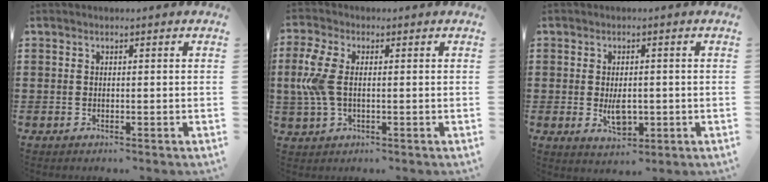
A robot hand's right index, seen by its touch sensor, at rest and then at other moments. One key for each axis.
{"total": 6.5, "fx": 0.5, "fy": 3.2, "fz": 5.6, "tx": -0.152, "ty": -0.006, "tz": -0.002}
{"total": 4.3, "fx": -0.4, "fy": 2.3, "fz": 3.6, "tx": -0.068, "ty": -0.005, "tz": -0.009}